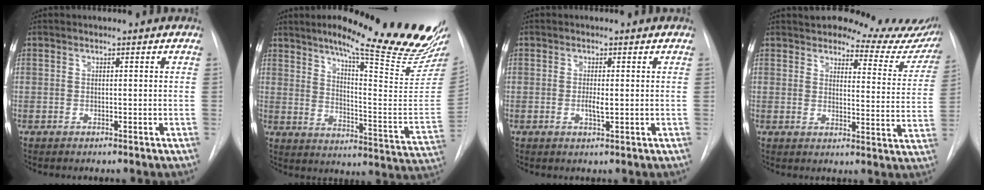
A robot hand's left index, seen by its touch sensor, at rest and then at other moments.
{"total": 23.5, "force": [18.9, 1.2, 13.8], "torque": [-0.197, -0.084, 0.247]}
{"total": 1.7, "force": [-0.2, 0.3, 1.6], "torque": [-0.034, -0.005, -0.003]}
{"total": 17.3, "force": [16.2, 4.7, 3.5], "torque": [-0.006, -0.064, 0.163]}